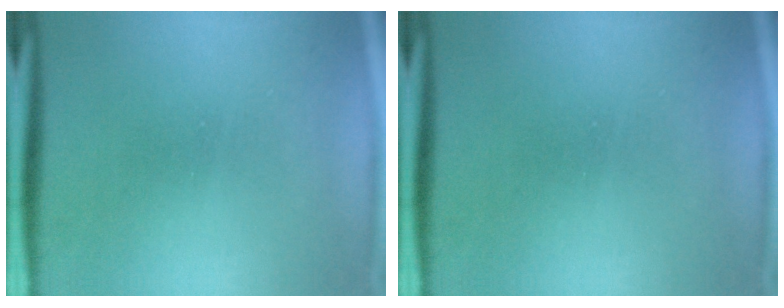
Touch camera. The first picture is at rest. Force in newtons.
{"total": 0.0}